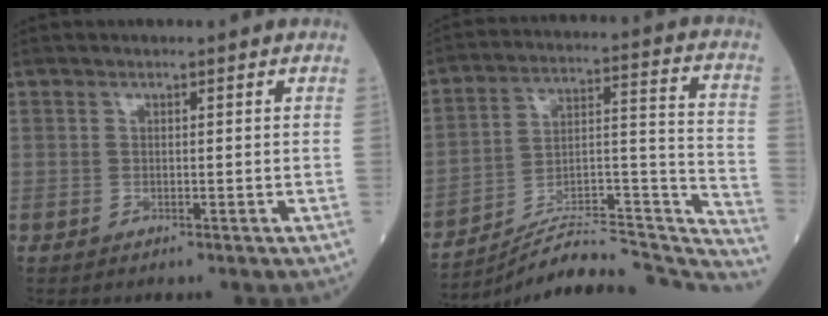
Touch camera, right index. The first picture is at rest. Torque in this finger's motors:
{"motor_torque": [-0.58, -0.56, -0.04, 0.00]}